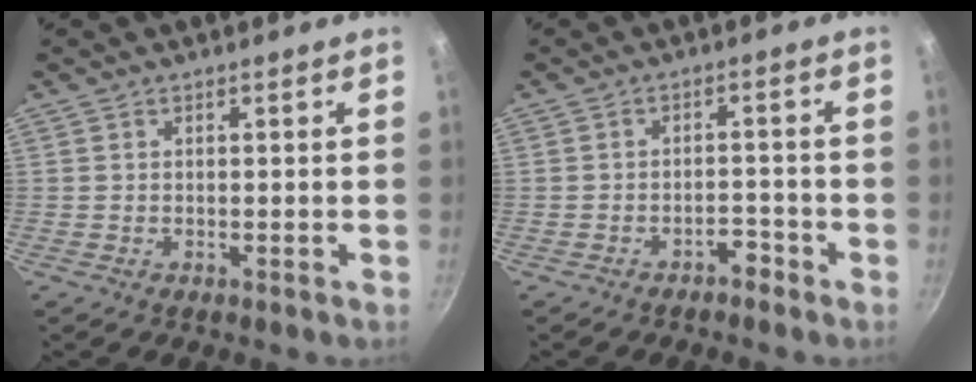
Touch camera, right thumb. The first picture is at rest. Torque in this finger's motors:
{"motor_torque": [0.26, -0.02, 0.40, -0.74, -0.01]}